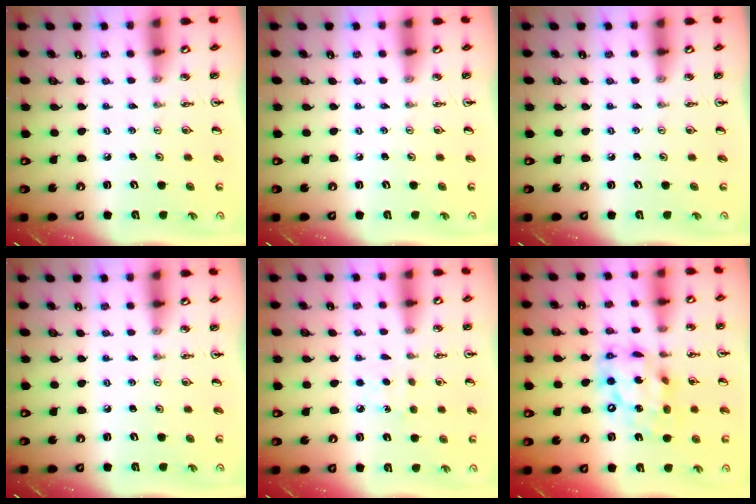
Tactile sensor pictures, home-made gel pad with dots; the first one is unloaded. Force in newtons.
{"total": 0.0}
{"total": 0.0}
{"total": 0.0}
{"total": 5.5, "press": 5.5, "slide": 0.7}
{"total": 14.5, "press": 14.4, "slide": 1.1}